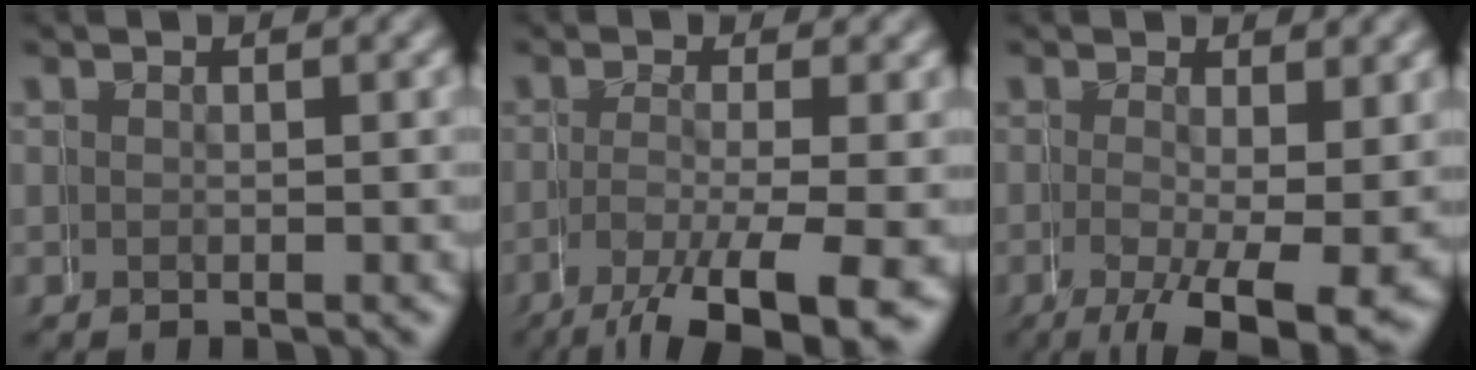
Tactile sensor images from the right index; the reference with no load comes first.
{"total": 4.7, "force": [-2.8, 0.7, 3.7], "torque": [-0.077, -0.024, -0.034]}
{"total": 3.9, "force": [-1.1, 0.8, 3.6], "torque": [-0.052, -0.020, -0.009]}